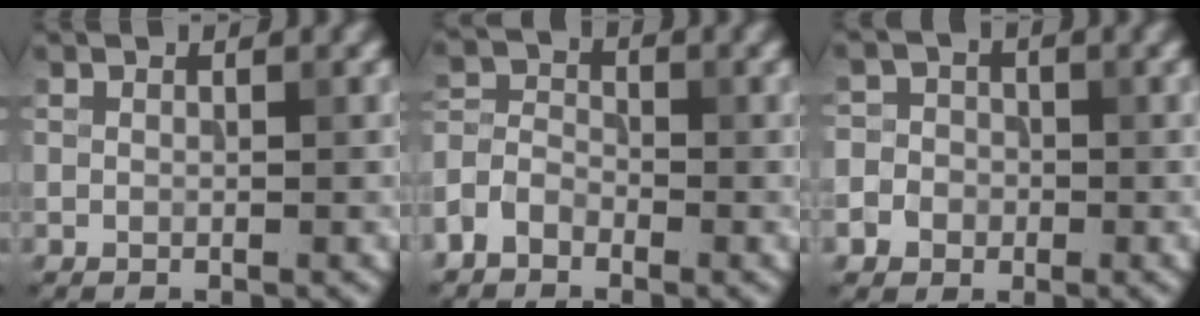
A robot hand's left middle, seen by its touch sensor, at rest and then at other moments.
{"total": 3.1, "force": [-2.1, 2.0, 1.3], "torque": [-0.030, 0.006, -0.053]}
{"total": 4.5, "force": [-1.8, 4.1, 0.9], "torque": [0.008, 0.005, -0.052]}